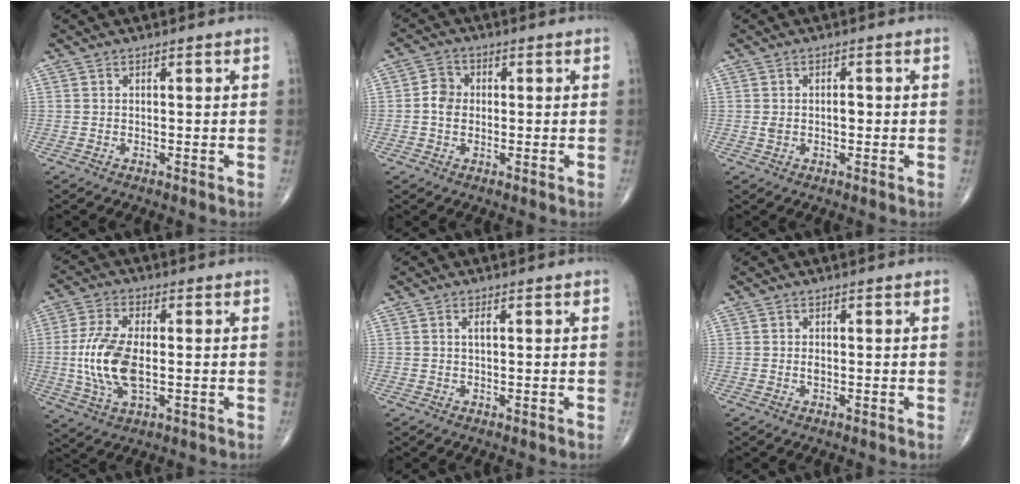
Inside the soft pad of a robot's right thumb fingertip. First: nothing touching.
{"total": 4.0, "force": [-0.2, 3.3, 2.3], "torque": [-0.033, 0.009, -0.012]}
{"total": 2.7, "force": [-0.1, 1.6, 2.1], "torque": [-0.038, 0.009, 0.000]}
{"total": 12.1, "force": [-0.9, 5.9, 10.6], "torque": [-0.227, 0.000, -0.016]}
{"total": 1.2, "force": [0.3, 0.4, 1.1], "torque": [-0.021, 0.001, 0.005]}
{"total": 0.9, "force": [-0.1, 0.5, 0.7], "torque": [-0.014, -0.001, -0.002]}